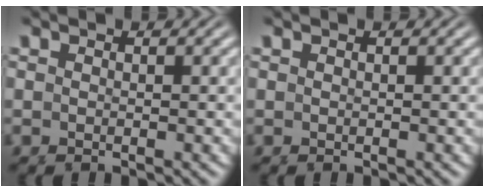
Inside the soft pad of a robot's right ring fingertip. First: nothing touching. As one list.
[{"total": 0.0}]